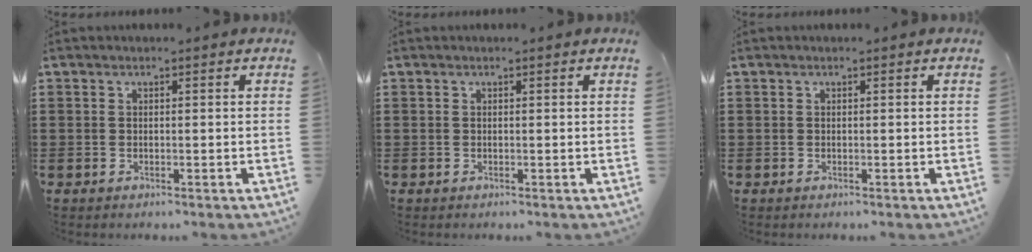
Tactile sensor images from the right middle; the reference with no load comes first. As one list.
[{"total": 0.0}, {"total": 0.0}]